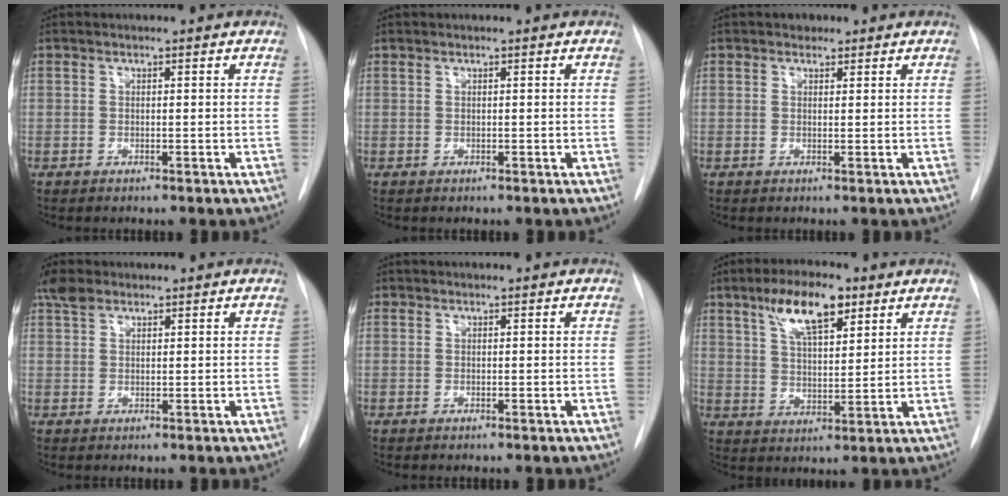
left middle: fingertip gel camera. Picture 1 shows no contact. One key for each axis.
{"total": 0.0}
{"total": 1.4, "fx": 1.0, "fy": 1.0, "fz": 0.3, "tx": -0.005, "ty": 0.001, "tz": 0.012}
{"total": 3.0, "fx": 2.2, "fy": 1.6, "fz": 1.2, "tx": -0.033, "ty": 0.017, "tz": 0.044}
{"total": 0.0}
{"total": 9.8, "fx": 5.7, "fy": 3.1, "fz": 7.4, "tx": -0.135, "ty": 0.011, "tz": 0.103}